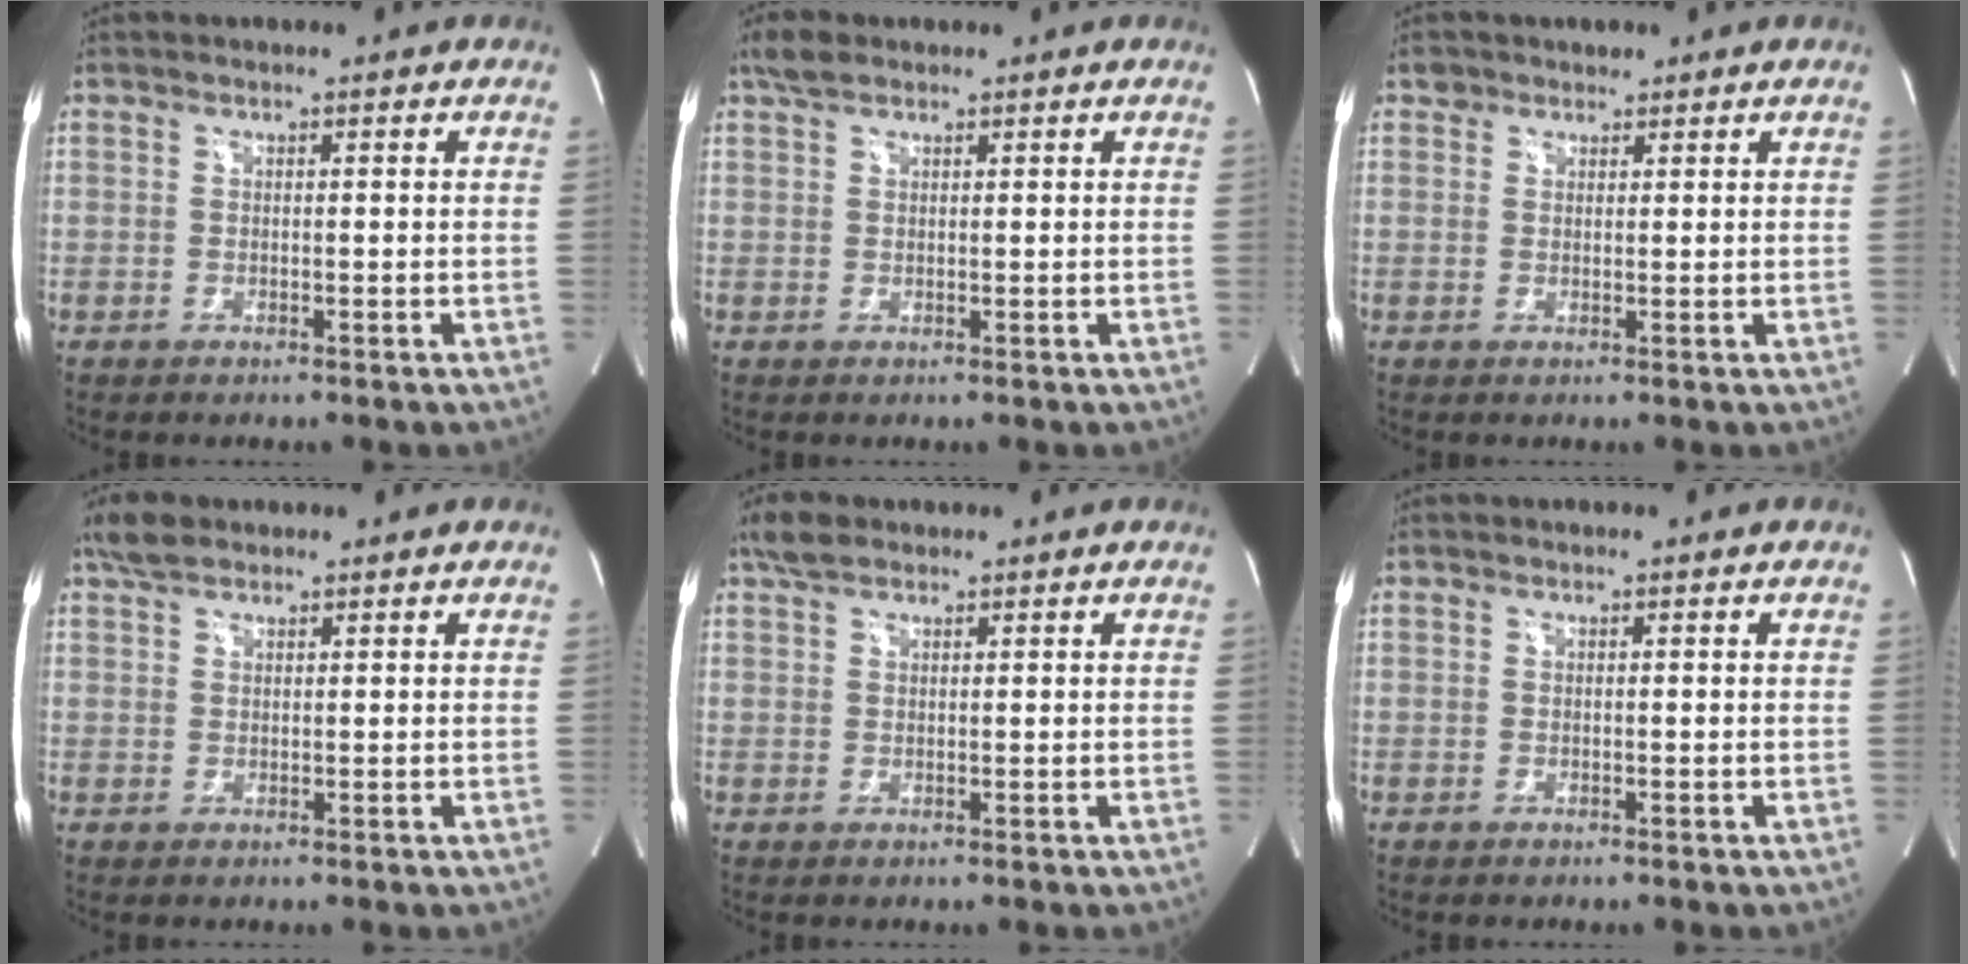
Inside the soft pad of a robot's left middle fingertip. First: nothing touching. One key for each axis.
{"total": 2.4, "fx": 1.8, "fy": 1.0, "fz": 1.1, "tx": -0.029, "ty": 0.012, "tz": 0.036}
{"total": 1.9, "fx": 1.3, "fy": 1.3, "fz": -0.1, "tx": 0.008, "ty": 0.003, "tz": 0.016}
{"total": 3.2, "fx": 2.6, "fy": 1.4, "fz": 1.4, "tx": -0.037, "ty": 0.014, "tz": 0.050}
{"total": 2.9, "fx": 2.3, "fy": 1.3, "fz": 1.4, "tx": -0.035, "ty": 0.014, "tz": 0.044}
{"total": 0.0}